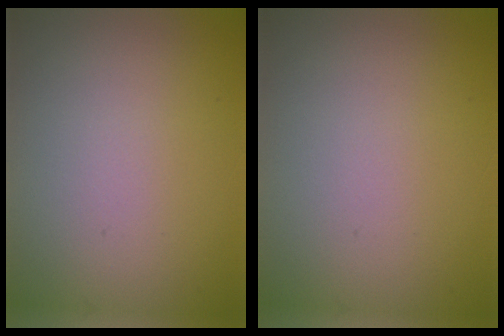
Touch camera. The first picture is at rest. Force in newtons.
{"total": 0.0}